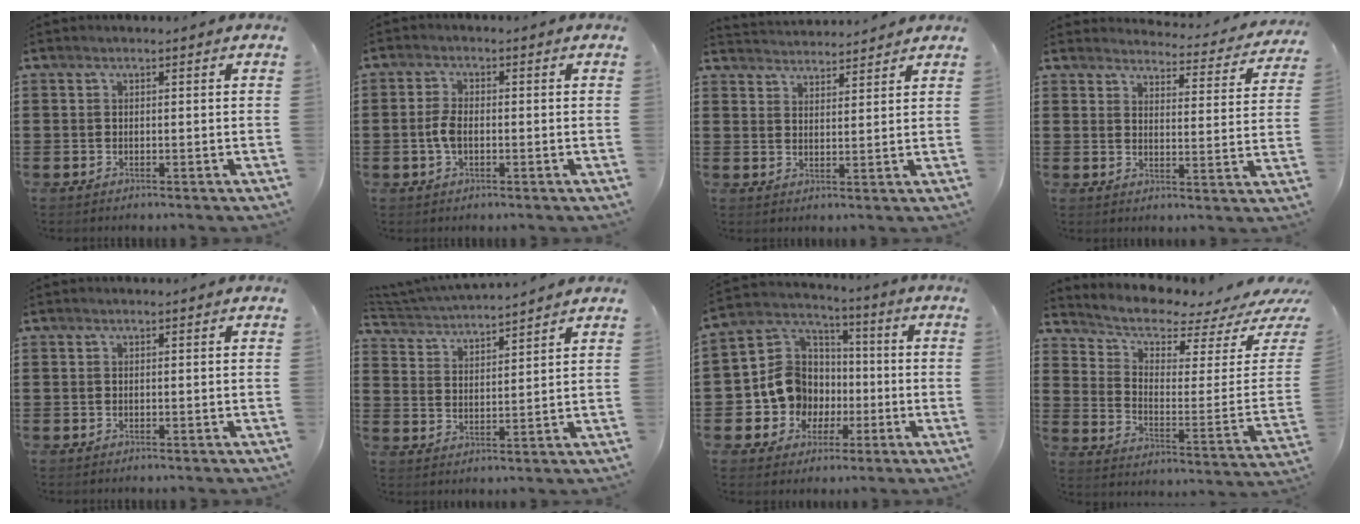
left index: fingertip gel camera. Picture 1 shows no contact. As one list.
[{"total": 3.5, "force": [-0.5, 1.7, 3.0], "torque": [-0.080, -0.004, -0.015]}, {"total": 3.3, "force": [3.2, 0.0, -0.3], "torque": [-0.006, -0.014, 0.061]}, {"total": 4.1, "force": [4.0, 0.2, 0.7], "torque": [-0.025, -0.032, 0.066]}, {"total": 0.0}, {"total": 4.0, "force": [4.0, -0.1, 0.5], "torque": [-0.029, -0.022, 0.068]}, {"total": 10.2, "force": [-1.7, 9.5, 3.4], "torque": [-0.123, 0.006, -0.029]}, {"total": 4.4, "force": [3.9, 1.0, 1.9], "torque": [-0.062, -0.042, 0.063]}]